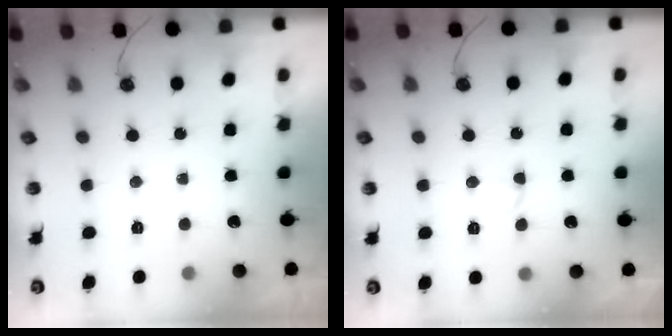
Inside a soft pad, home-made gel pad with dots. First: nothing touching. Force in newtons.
{"total": 2.5, "press": 2.4, "slide": 0.7}